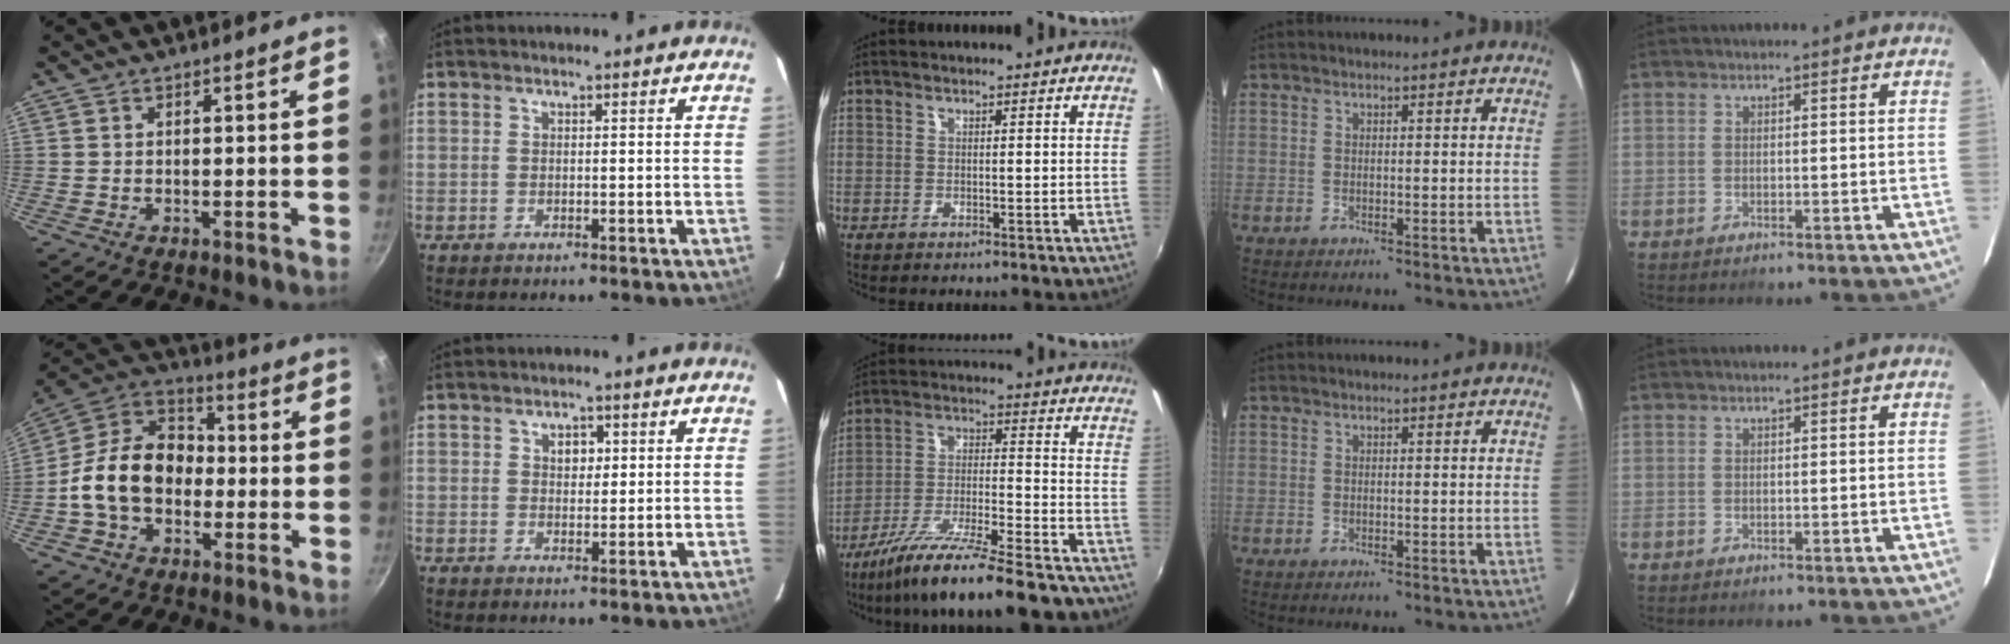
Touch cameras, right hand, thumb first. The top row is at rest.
{"thumb": {"total": 16.2, "force": [-2.4, 11.9, 10.8], "torque": [-0.146, 0.044, -0.062]}, "index": {"total": 2.6, "force": [0.8, 2.0, 1.4], "torque": [-0.018, 0.008, 0.013]}, "middle": {"total": 21.5, "force": [-18.0, 2.6, 11.4], "torque": [-0.200, -0.047, -0.276]}}